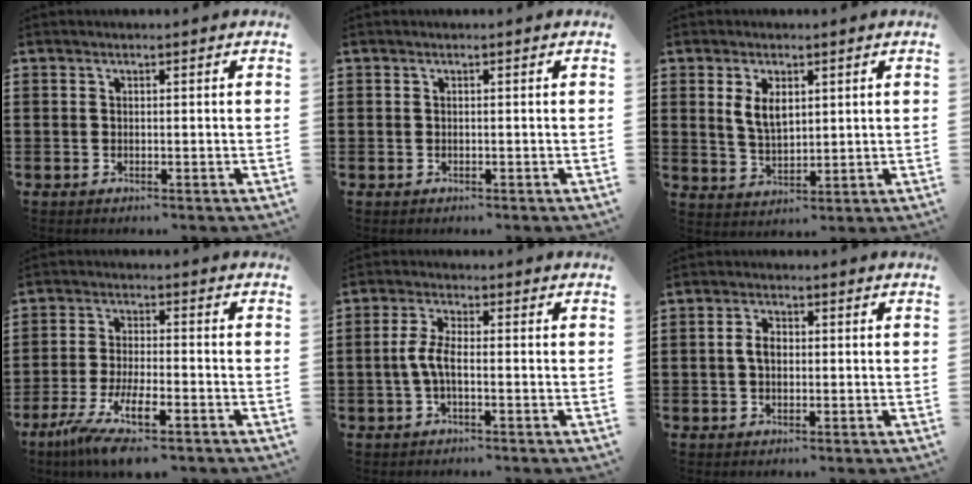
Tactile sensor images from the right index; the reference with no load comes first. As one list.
[{"total": 0.0}, {"total": 4.6, "force": [1.6, 2.6, 3.4], "torque": [-0.067, 0.007, 0.027]}, {"total": 7.7, "force": [-5.1, 1.2, 5.6], "torque": [-0.131, -0.016, -0.100]}, {"total": 4.0, "force": [-0.9, 1.4, 3.7], "torque": [-0.095, -0.002, -0.026]}, {"total": 2.7, "force": [0.1, 1.7, 2.1], "torque": [-0.043, 0.009, 0.000]}]